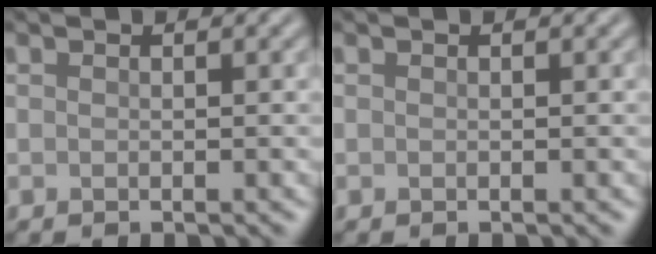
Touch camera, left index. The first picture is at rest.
{"total": 0.0}